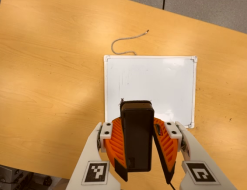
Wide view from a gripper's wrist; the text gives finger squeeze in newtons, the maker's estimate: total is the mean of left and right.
{"total": 9.3, "left": 9.2, "right": 9.3}